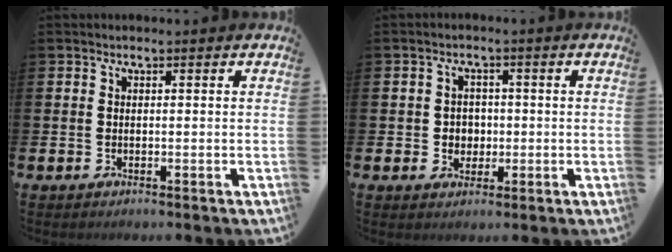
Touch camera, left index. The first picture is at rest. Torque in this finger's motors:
{"motor_torque": [0.17, 0.15, 0.04, 0.04]}